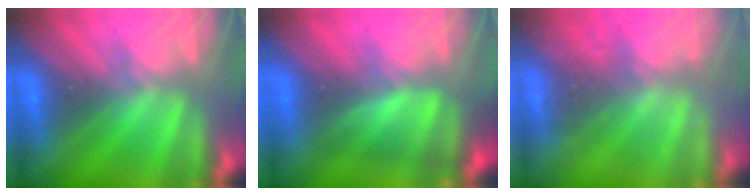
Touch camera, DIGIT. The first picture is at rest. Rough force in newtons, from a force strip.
{"total": 4.5}
{"total": 2.2}